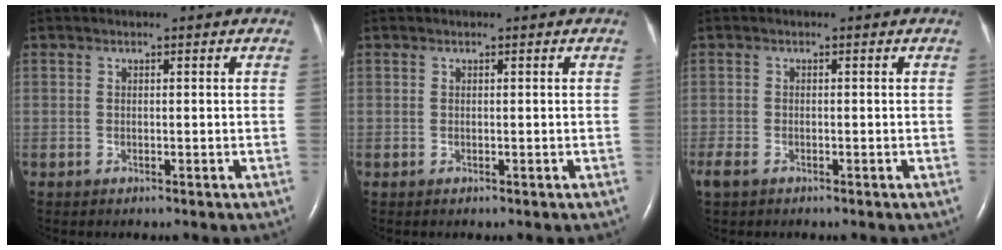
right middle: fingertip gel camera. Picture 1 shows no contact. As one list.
[{"total": 0.0}, {"total": 3.2, "force": [-2.2, 1.4, 1.9], "torque": [-0.049, -0.009, -0.038]}]